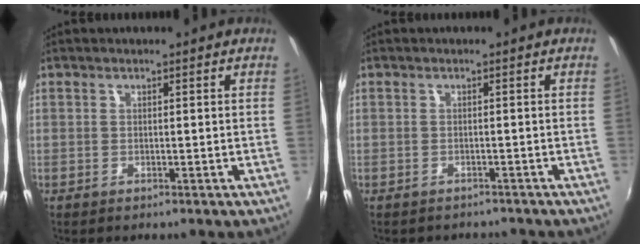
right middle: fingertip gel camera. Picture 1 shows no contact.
{"total": 3.1, "force": [-2.8, 1.2, 0.7], "torque": [-0.018, -0.013, -0.037]}